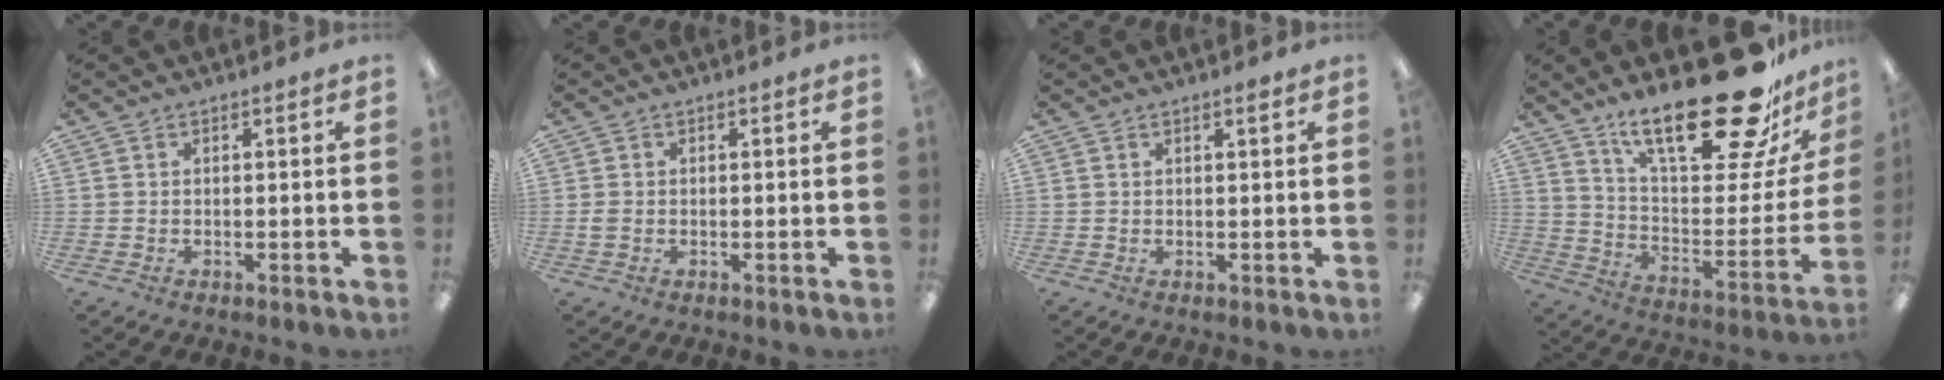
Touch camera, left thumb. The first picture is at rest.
{"total": 1.3, "force": [-0.2, 0.9, 0.9], "torque": [-0.017, 0.003, -0.004]}
{"total": 1.0, "force": [0.8, 0.1, 0.7], "torque": [-0.006, -0.003, 0.011]}
{"total": 28.6, "force": [20.0, 8.8, 18.3], "torque": [-0.267, -0.136, 0.330]}